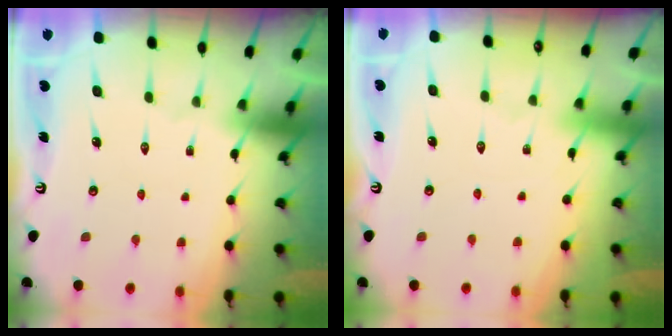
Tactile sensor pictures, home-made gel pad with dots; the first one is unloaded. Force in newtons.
{"total": 1.4, "press": 1.3, "slide": 0.3}